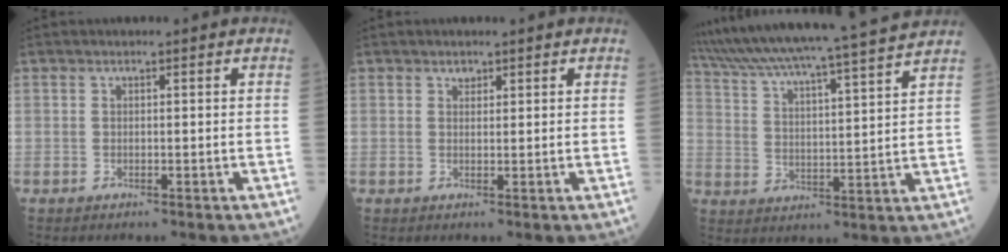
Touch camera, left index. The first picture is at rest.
{"total": 0.9, "force": [0.7, 0.5, 0.3], "torque": [-0.008, -0.003, 0.010]}
{"total": 21.5, "force": [19.3, -1.3, 9.5], "torque": [-0.179, -0.012, 0.290]}